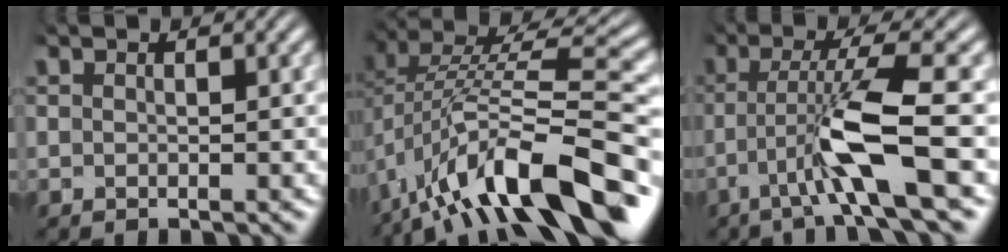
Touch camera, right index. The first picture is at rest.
{"total": 9.9, "force": [-3.2, 4.3, 8.3], "torque": [-0.139, -0.016, -0.034]}
{"total": 5.1, "force": [-0.2, -0.2, 5.0], "torque": [-0.090, 0.004, -0.001]}